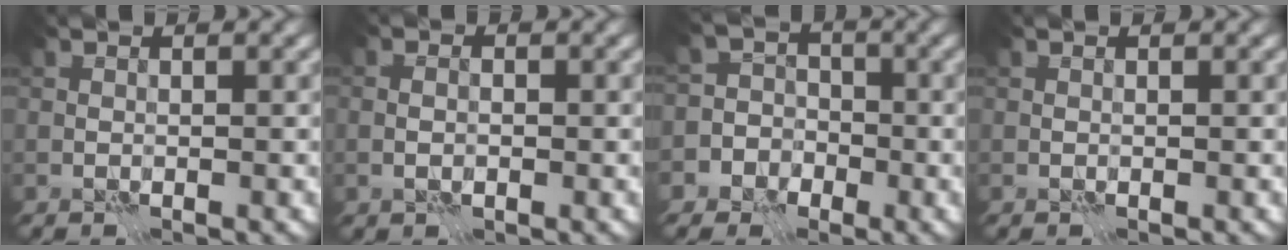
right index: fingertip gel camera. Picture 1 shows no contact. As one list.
[{"total": 1.6, "force": [-0.3, 1.0, 1.1], "torque": [-0.010, 0.005, -0.007]}, {"total": 6.6, "force": [-3.4, 5.6, 0.4], "torque": [0.012, 0.002, -0.080]}, {"total": 0.0}]